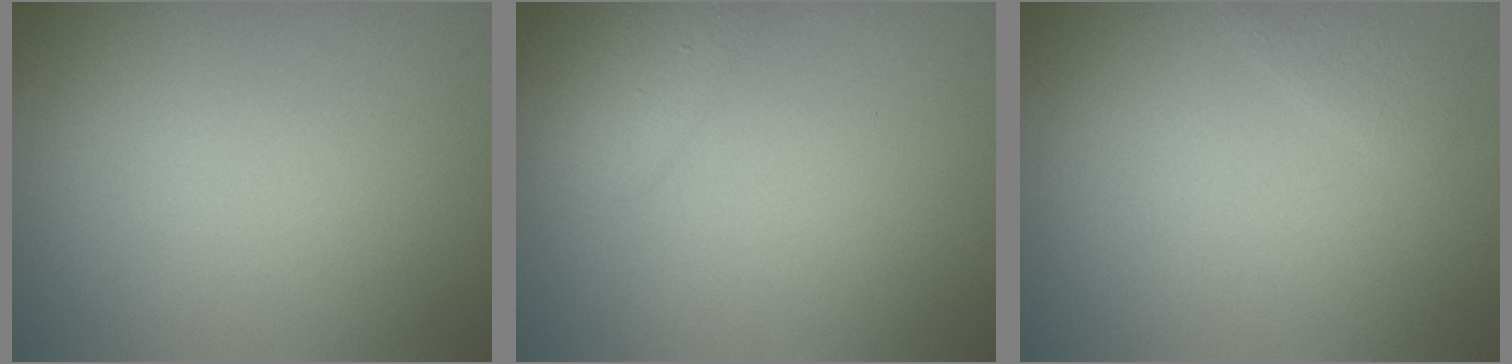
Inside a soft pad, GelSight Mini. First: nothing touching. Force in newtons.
{"total": 2.2, "press": 2.2, "slide": 0.1}
{"total": 0.9, "press": 0.9, "slide": 0.1}